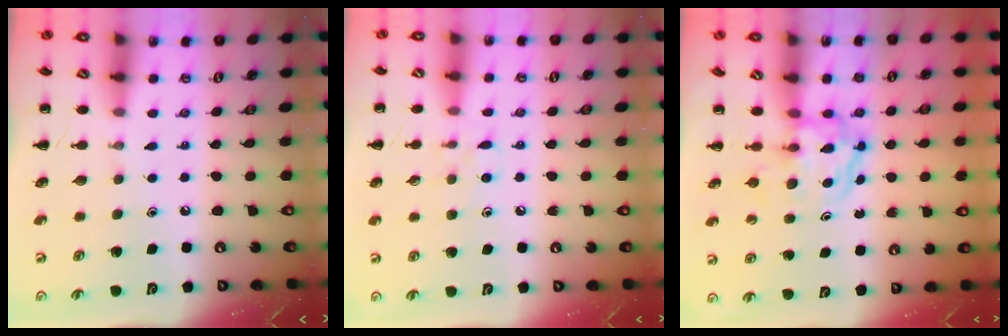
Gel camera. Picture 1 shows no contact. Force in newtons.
{"total": 5.4, "press": 5.0, "slide": 2.0}
{"total": 3.9, "press": 3.9, "slide": 0.5}